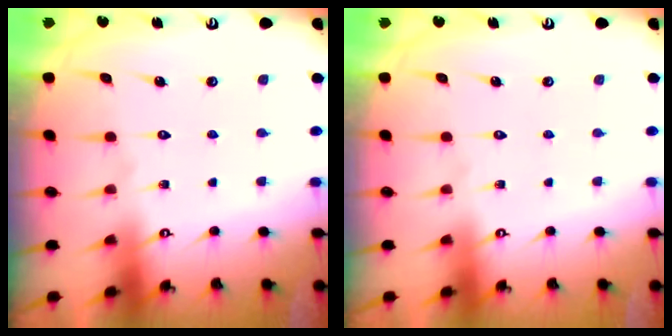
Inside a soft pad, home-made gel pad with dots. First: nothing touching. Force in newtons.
{"total": 0.0}